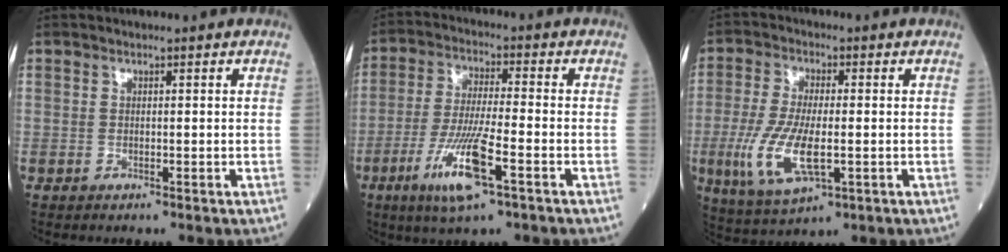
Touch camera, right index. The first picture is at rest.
{"total": 10.6, "force": [-4.7, 0.8, 9.4], "torque": [-0.188, -0.018, -0.088]}
{"total": 10.4, "force": [-2.1, 3.2, 9.7], "torque": [-0.216, -0.015, -0.033]}